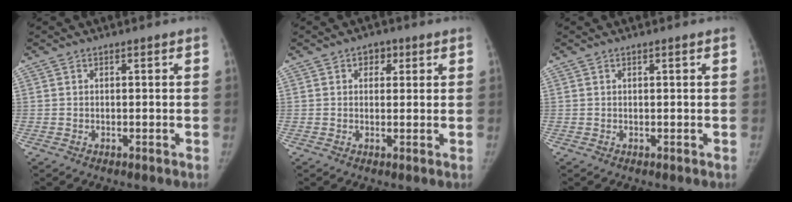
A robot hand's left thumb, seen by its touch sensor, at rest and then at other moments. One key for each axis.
{"total": 3.1, "fx": 1.4, "fy": 2.3, "fz": 1.5, "tx": 0.003, "ty": -0.001, "tz": 0.014}
{"total": 0.0}